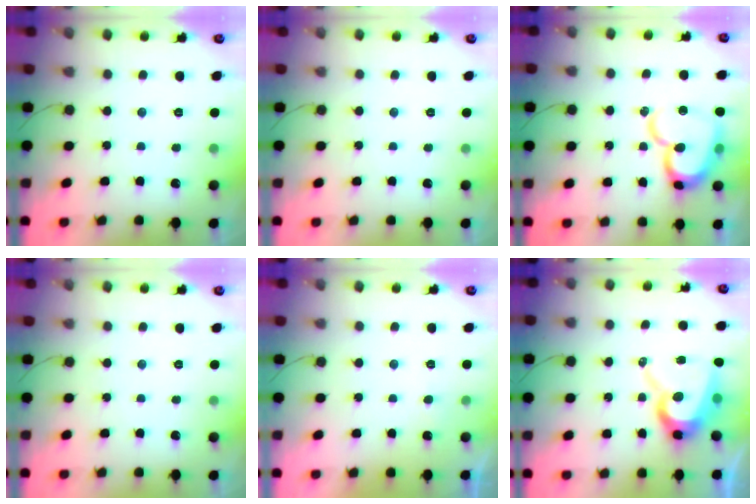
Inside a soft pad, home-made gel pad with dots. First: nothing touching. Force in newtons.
{"total": 0.0}
{"total": 16.9, "press": 16.9, "slide": 1.7}
{"total": 0.0}
{"total": 3.9, "press": 3.9, "slide": 0.4}
{"total": 12.7, "press": 12.7, "slide": 0.9}